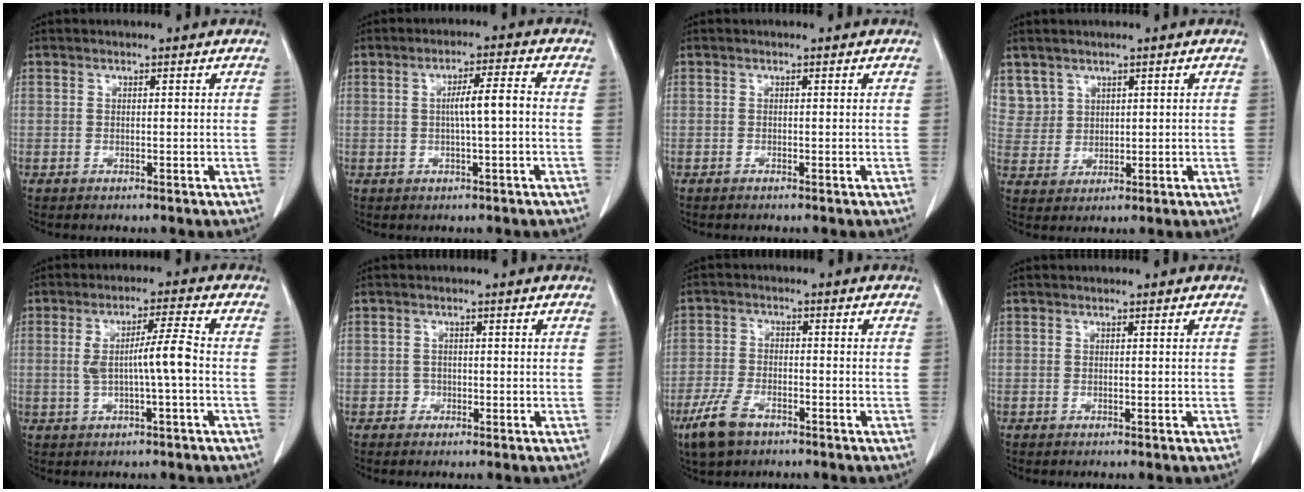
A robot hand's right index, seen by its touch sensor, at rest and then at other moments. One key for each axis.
{"total": 4.5, "fx": -0.2, "fy": 0.1, "fz": 4.5, "tx": -0.078, "ty": 0.008, "tz": -0.003}
{"total": 0.0}
{"total": 4.8, "fx": 3.0, "fy": 3.8, "fz": -0.1, "tx": 0.009, "ty": 0.002, "tz": 0.066}
{"total": 6.3, "fx": -0.5, "fy": -0.2, "fz": 6.3, "tx": -0.117, "ty": 0.009, "tz": -0.006}
{"total": 1.5, "fx": -0.5, "fy": 1.3, "fz": -0.2, "tx": 0.009, "ty": 0.009, "tz": -0.014}
{"total": 6.7, "fx": -4.3, "fy": 3.2, "fz": 4.0, "tx": -0.094, "ty": -0.006, "tz": -0.077}
{"total": 0.0}